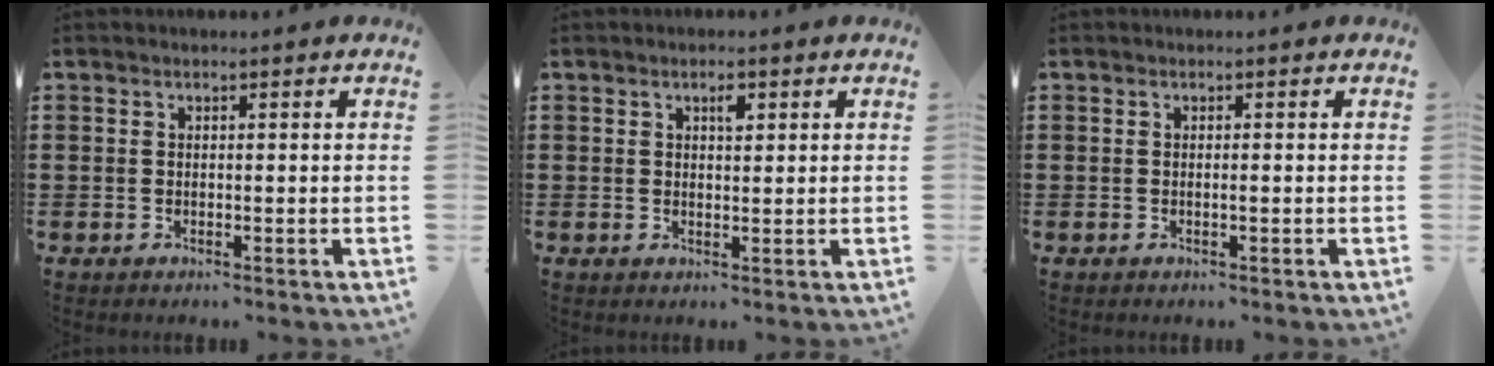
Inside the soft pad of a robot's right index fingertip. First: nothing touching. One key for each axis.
{"total": 1.8, "fx": 0.8, "fy": 0.7, "fz": 1.5, "tx": -0.023, "ty": 0.003, "tz": 0.011}
{"total": 0.5, "fx": -0.1, "fy": -0.1, "fz": 0.5, "tx": -0.008, "ty": -0.003, "tz": -0.002}